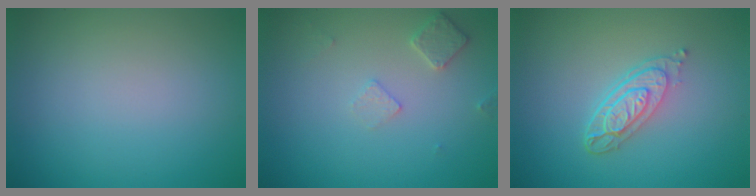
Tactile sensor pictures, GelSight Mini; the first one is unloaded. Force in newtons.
{"total": 1.8, "press": 1.8, "slide": 0.3}
{"total": 4.0, "press": 2.9, "slide": 2.7}